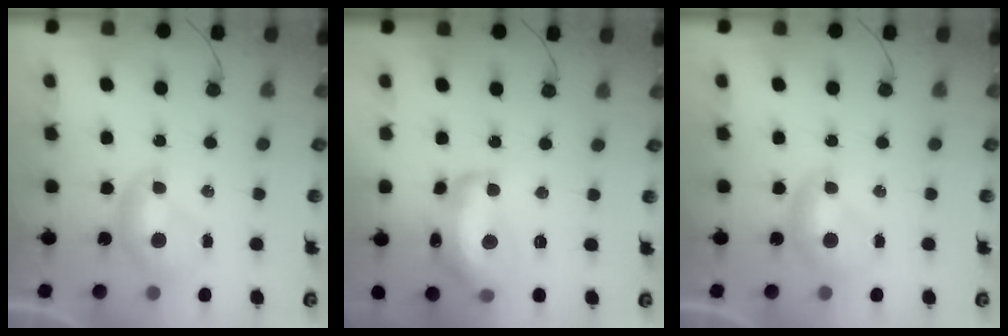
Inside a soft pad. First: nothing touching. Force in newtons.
{"total": 9.5, "press": 9.5, "slide": 0.9}
{"total": 0.0}